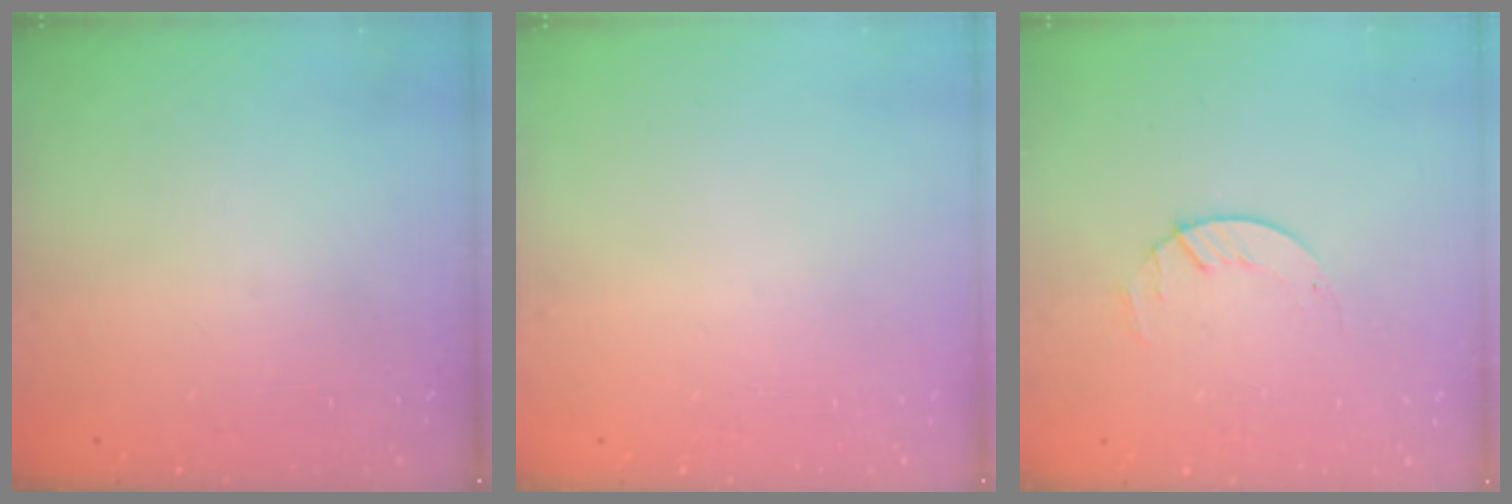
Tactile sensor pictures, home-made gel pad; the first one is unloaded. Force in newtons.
{"total": 0.0}
{"total": 1.4, "press": 1.4, "slide": 0.2}